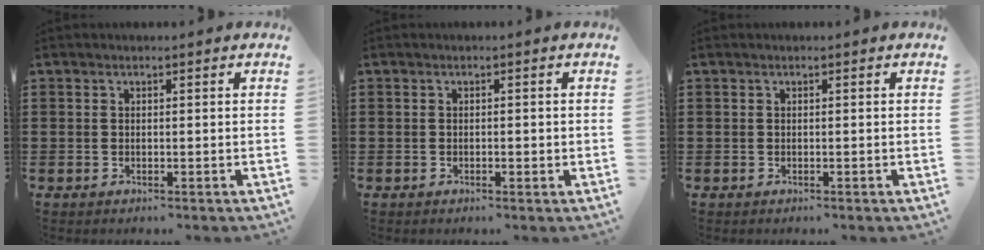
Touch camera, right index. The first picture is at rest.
{"total": 0.7, "force": [-0.2, 0.3, 0.6], "torque": [-0.012, -0.001, -0.003]}
{"total": 0.0}